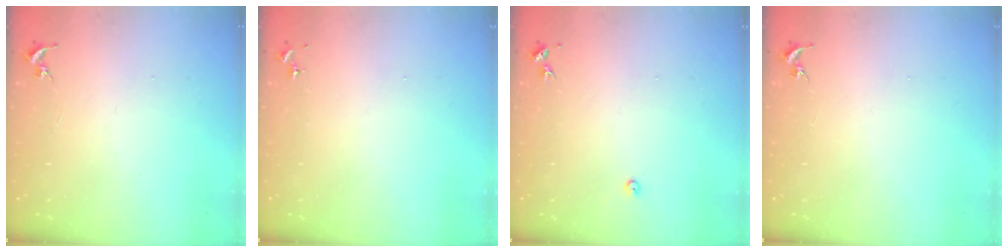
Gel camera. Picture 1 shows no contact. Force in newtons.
{"total": 0.0}
{"total": 2.2, "press": 2.2, "slide": 0.3}
{"total": 0.0}